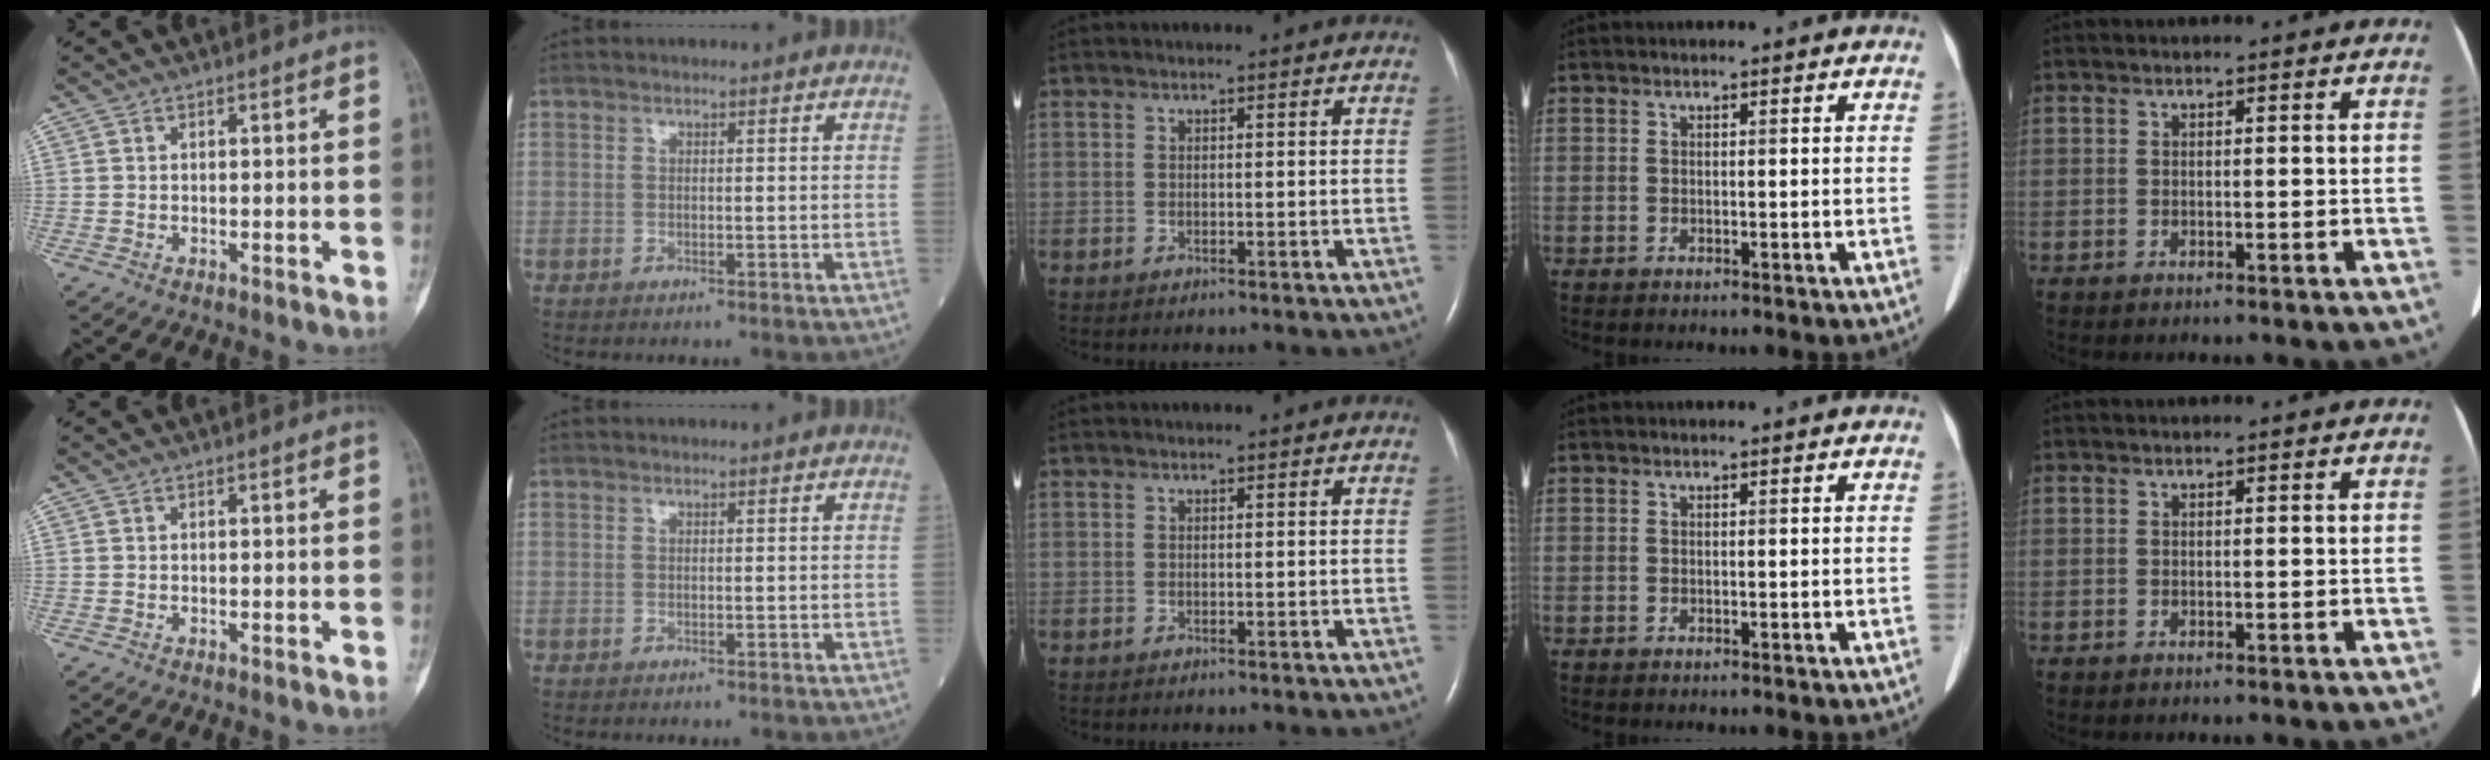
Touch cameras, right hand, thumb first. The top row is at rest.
{}